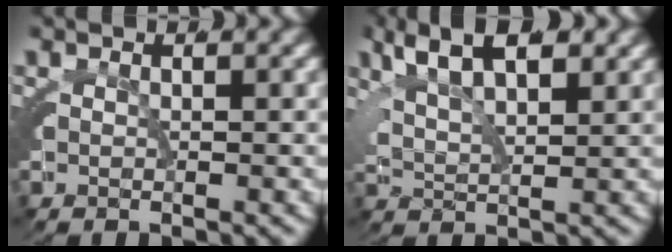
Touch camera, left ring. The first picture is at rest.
{"total": 6.2, "force": [3.5, 3.6, 3.7], "torque": [-0.071, 0.013, 0.048]}